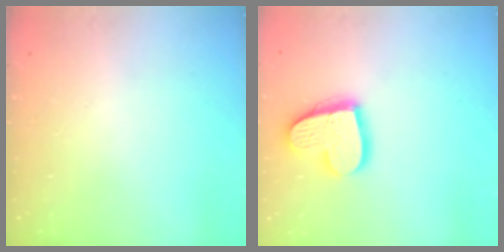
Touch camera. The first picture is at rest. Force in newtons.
{"total": 16.6, "press": 16.6, "slide": 1.4}